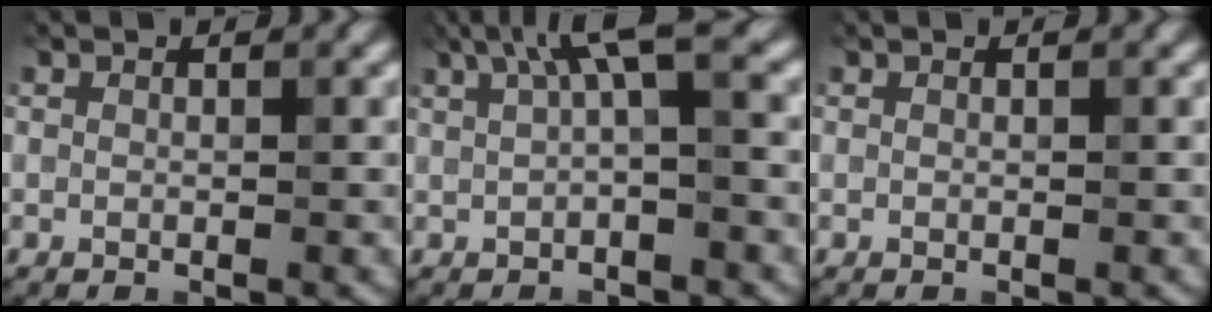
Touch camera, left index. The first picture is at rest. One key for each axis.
{"total": 4.9, "fx": 1.8, "fy": 0.9, "fz": 4.4, "tx": -0.073, "ty": 0.017, "tz": 0.027}
{"total": 0.0}